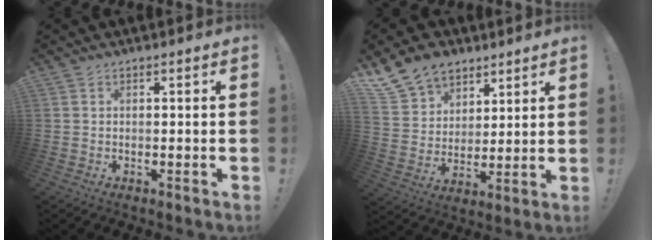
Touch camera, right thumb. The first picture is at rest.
{"total": 13.3, "force": [9.4, 8.8, 3.4], "torque": [-0.065, -0.061, 0.187]}